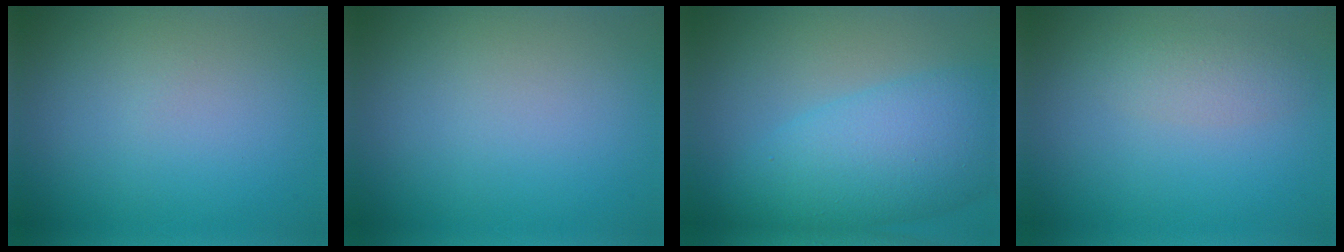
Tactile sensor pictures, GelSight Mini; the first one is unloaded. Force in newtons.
{"total": 0.0}
{"total": 8.0, "press": 8.0, "slide": 0.1}
{"total": 1.9, "press": 1.9, "slide": 0.0}